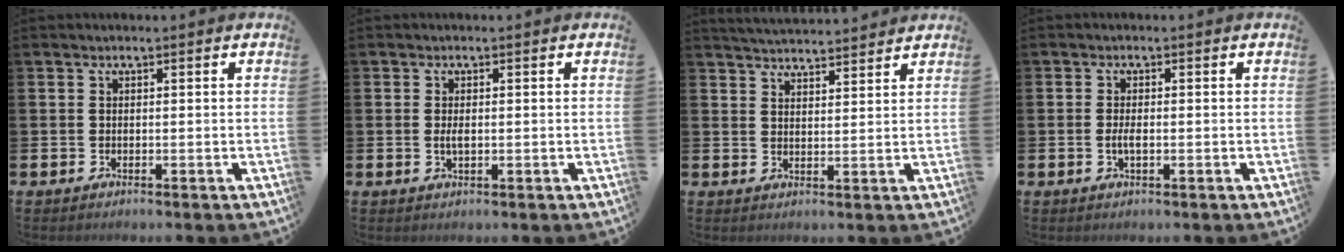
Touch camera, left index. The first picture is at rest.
{"total": 1.6, "force": [0.1, 0.7, 1.5], "torque": [-0.027, 0.002, -0.001]}
{"total": 4.1, "force": [4.1, 0.1, 0.0], "torque": [-0.011, -0.023, 0.074]}
{"total": 1.6, "force": [-0.2, 0.6, 1.5], "torque": [-0.026, -0.001, -0.005]}